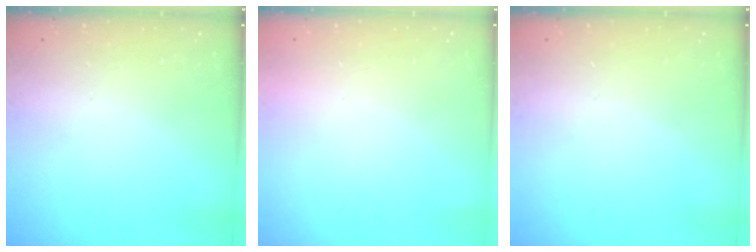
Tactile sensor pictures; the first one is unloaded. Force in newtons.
{"total": 1.7, "press": 1.6, "slide": 0.1}
{"total": 0.0}